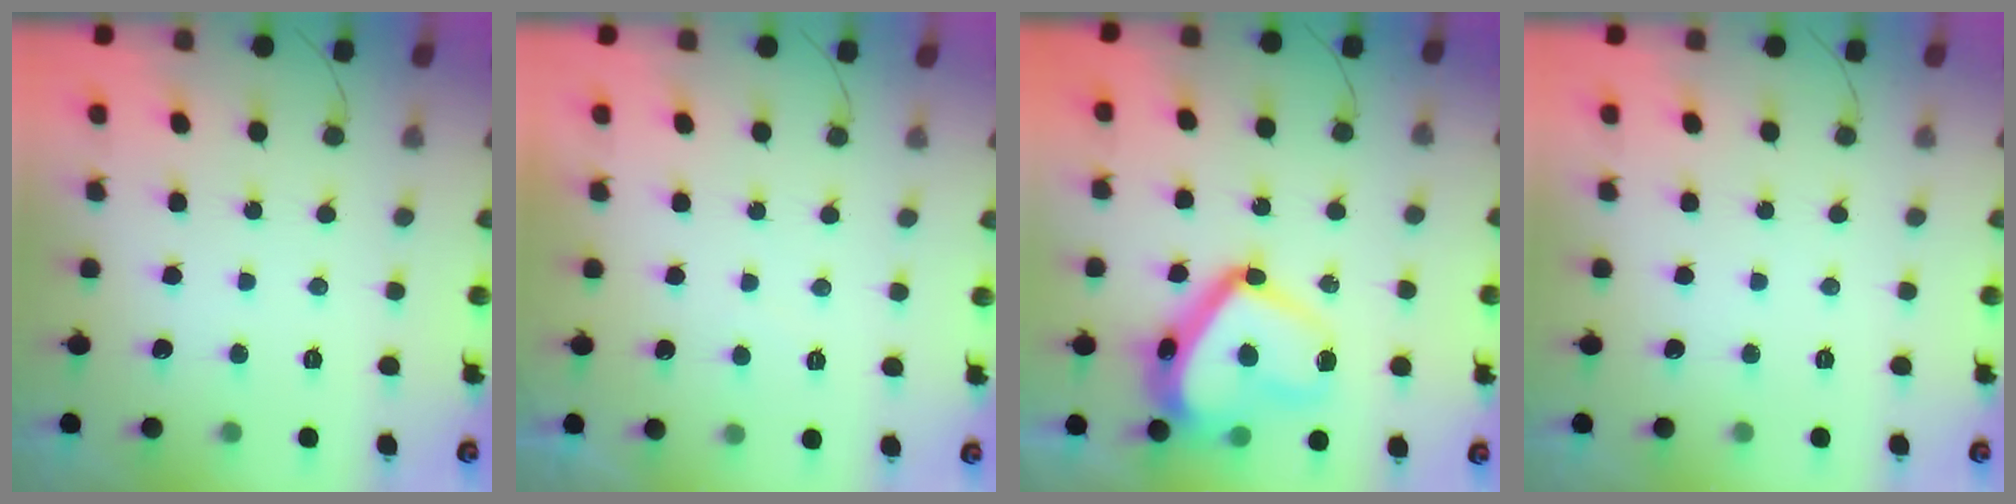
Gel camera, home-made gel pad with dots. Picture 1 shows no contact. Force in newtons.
{"total": 0.0}
{"total": 20.7, "press": 20.6, "slide": 1.7}
{"total": 0.0}